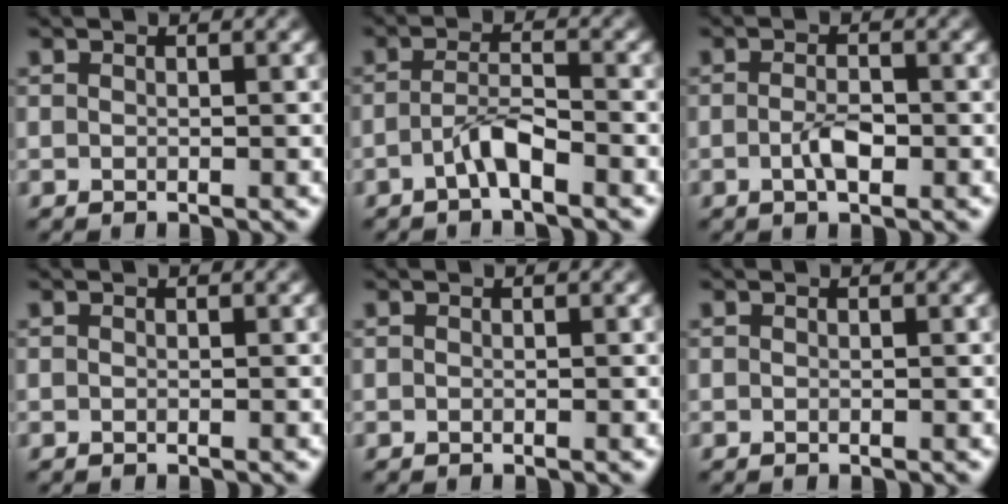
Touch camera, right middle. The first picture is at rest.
{"total": 2.4, "force": [-1.4, 0.5, 1.9], "torque": [-0.038, 0.008, -0.032]}
{"total": 2.1, "force": [-0.6, 0.8, 1.8], "torque": [-0.037, -0.001, -0.015]}
{"total": 0.0}
{"total": 0.0}
{"total": 0.0}